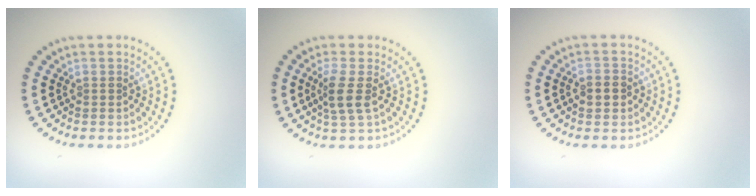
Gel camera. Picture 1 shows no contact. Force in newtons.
{"total": 2.4, "press": 1.9, "slide": 1.5}
{"total": 1.7, "press": 1.7, "slide": 0.4}